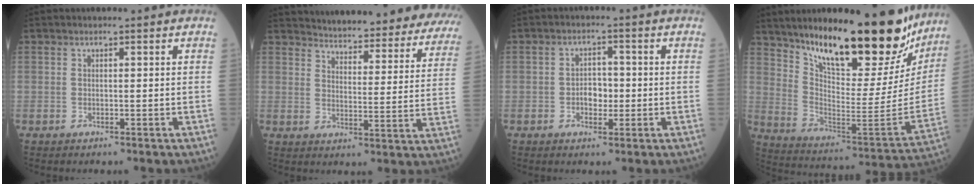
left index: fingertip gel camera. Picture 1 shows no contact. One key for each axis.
{"total": 30.6, "fx": 28.6, "fy": 5.3, "fz": 9.4, "tx": -0.131, "ty": -0.088, "tz": 0.332}
{"total": 3.3, "fx": -0.6, "fy": 2.2, "fz": 2.5, "tx": -0.039, "ty": 0.008, "tz": -0.011}
{"total": 25.8, "fx": 20.2, "fy": 6.1, "fz": 14.9, "tx": -0.231, "ty": -0.041, "tz": 0.304}